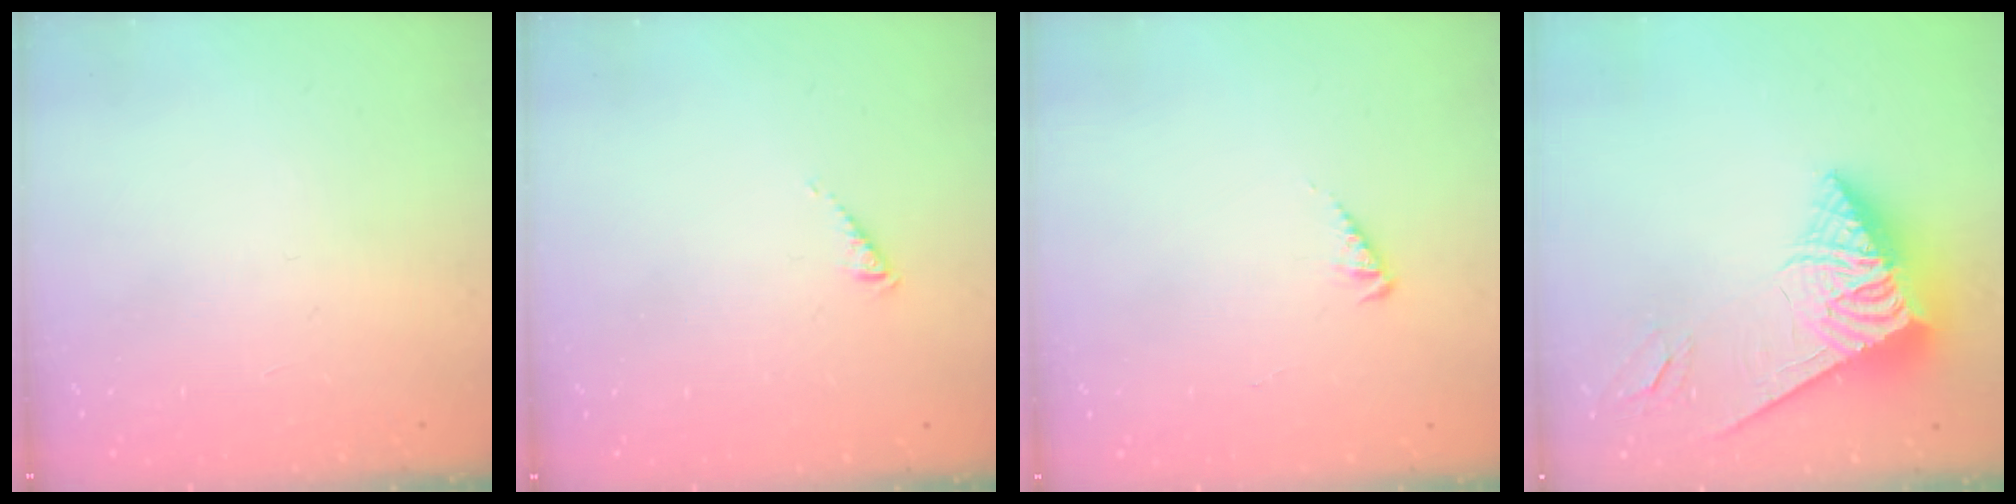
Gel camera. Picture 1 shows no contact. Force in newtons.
{"total": 0.7, "press": 0.7, "slide": 0.0}
{"total": 2.4, "press": 2.3, "slide": 0.5}
{"total": 8.6, "press": 8.5, "slide": 0.9}